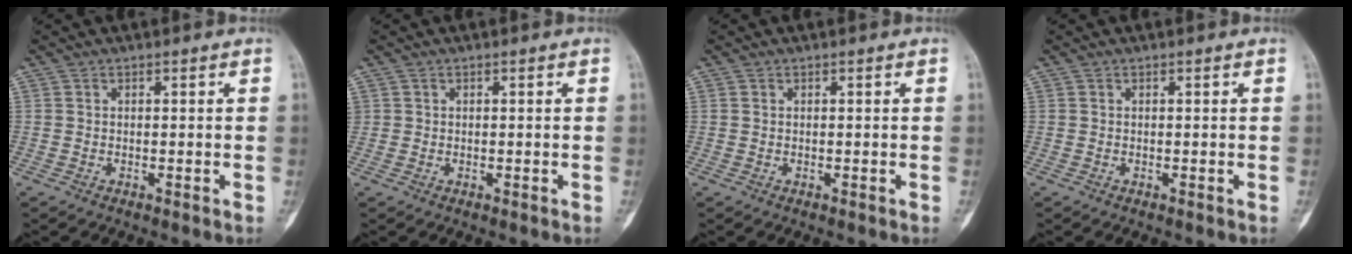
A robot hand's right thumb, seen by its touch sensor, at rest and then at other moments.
{"total": 0.7, "force": [0.2, 0.6, -0.1], "torque": [0.016, 0.006, 0.001]}
{"total": 0.0}
{"total": 0.0}